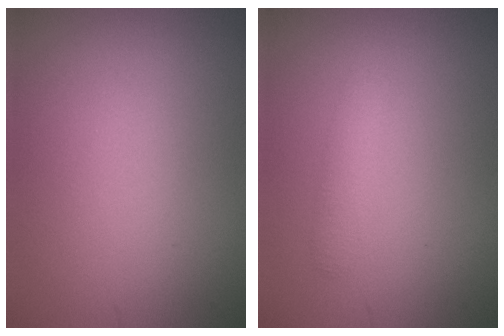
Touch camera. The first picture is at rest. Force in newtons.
{"total": 1.6, "press": 1.6, "slide": 0.0}